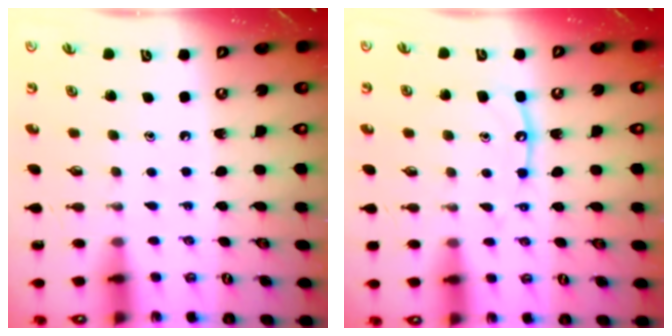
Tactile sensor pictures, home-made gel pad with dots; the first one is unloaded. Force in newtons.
{"total": 9.6, "press": 9.6, "slide": 0.8}